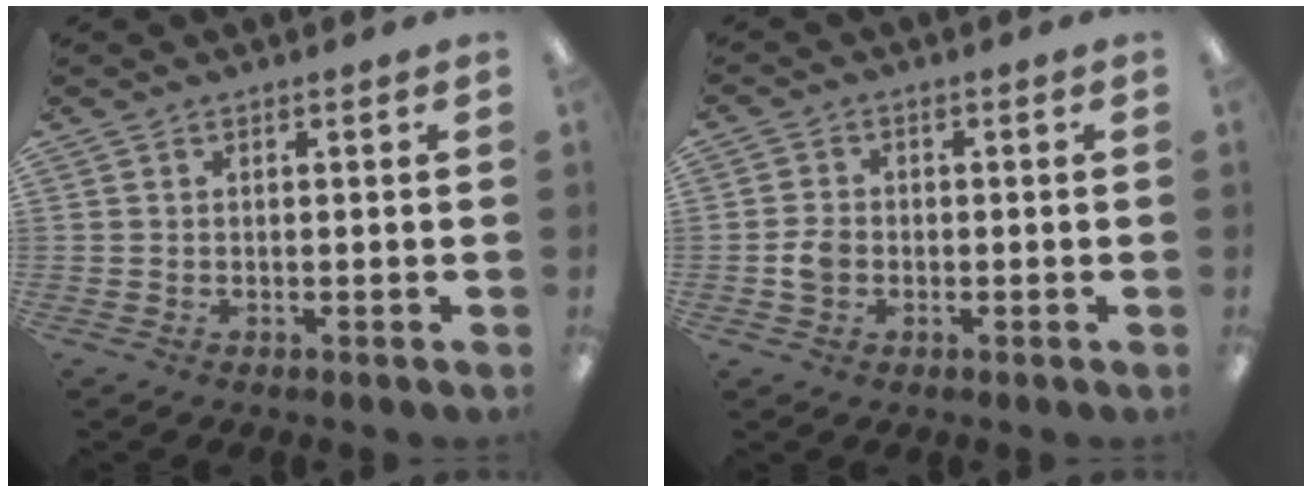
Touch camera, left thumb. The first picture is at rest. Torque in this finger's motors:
{"motor_torque": [-0.26, 0.37, 0.13, -0.20, 0.01]}